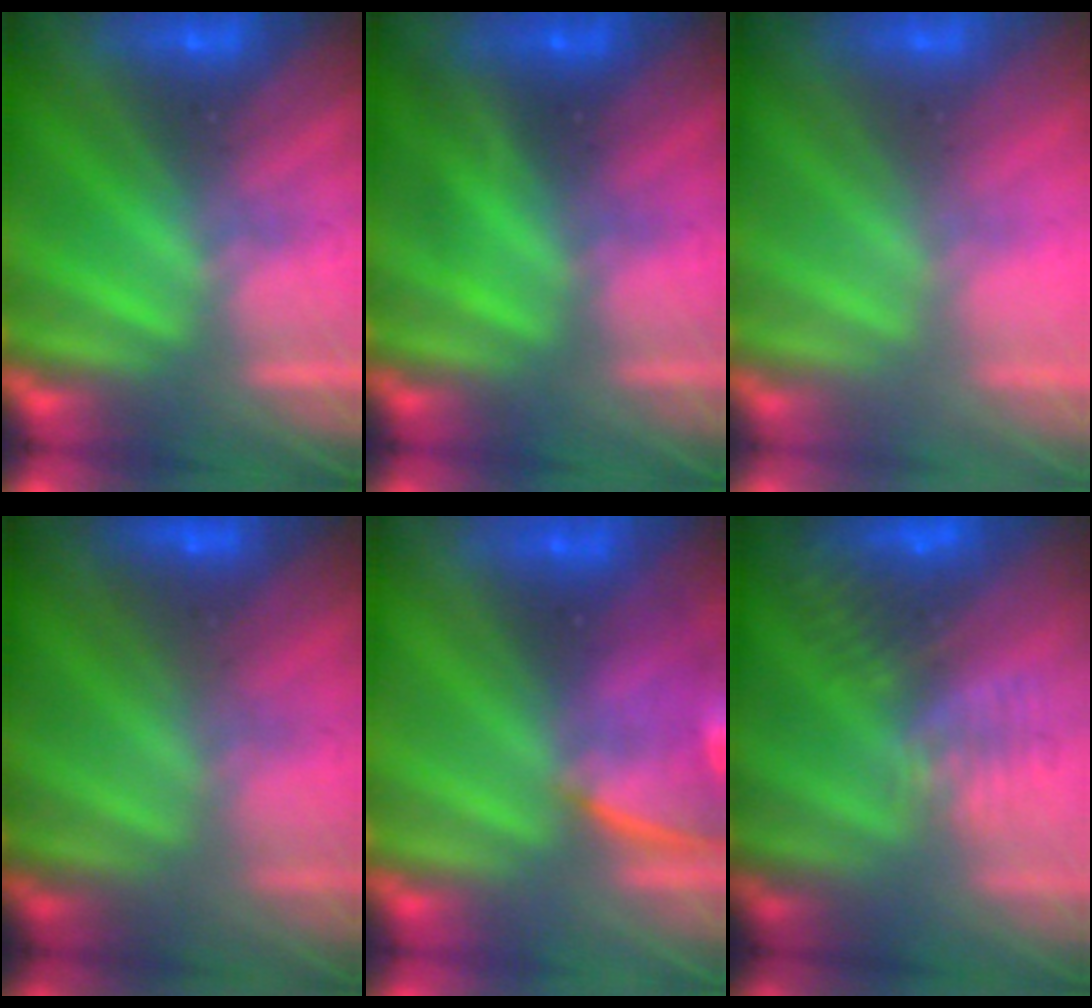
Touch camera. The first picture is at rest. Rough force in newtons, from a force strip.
{"total": 1.7}
{"total": 2.8}
{"total": 2.5}
{"total": 6.6}
{"total": 5.9}